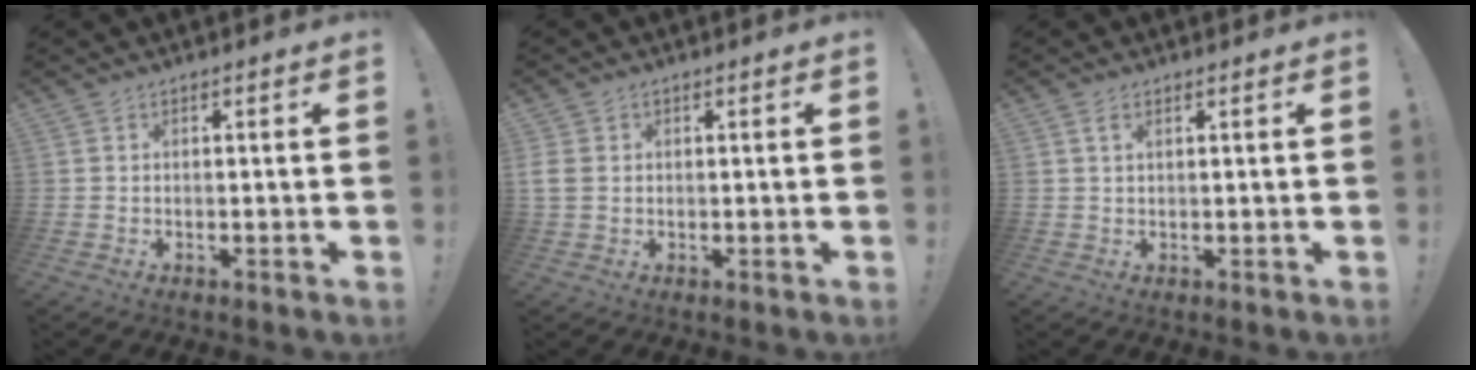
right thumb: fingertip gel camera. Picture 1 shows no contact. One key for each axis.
{"total": 3.7, "fx": 0.5, "fy": 3.0, "fz": 2.0, "tx": -0.039, "ty": 0.005, "tz": 0.012}
{"total": 2.2, "fx": 0.9, "fy": 0.9, "fz": 1.7, "tx": -0.035, "ty": 0.000, "tz": 0.017}